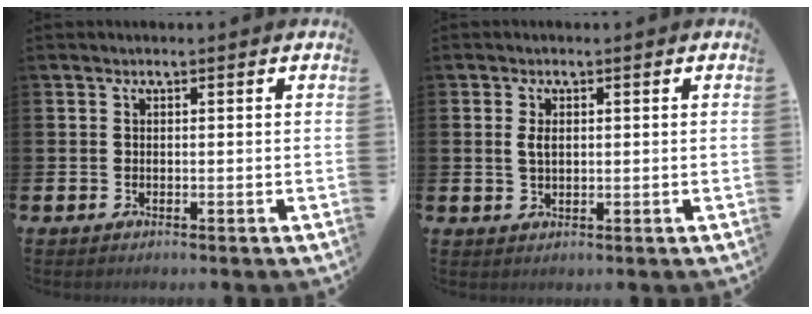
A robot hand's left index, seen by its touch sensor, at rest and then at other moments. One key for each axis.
{"total": 1.9, "fx": 0.7, "fy": 1.1, "fz": 1.5, "tx": -0.016, "ty": -0.001, "tz": 0.007}